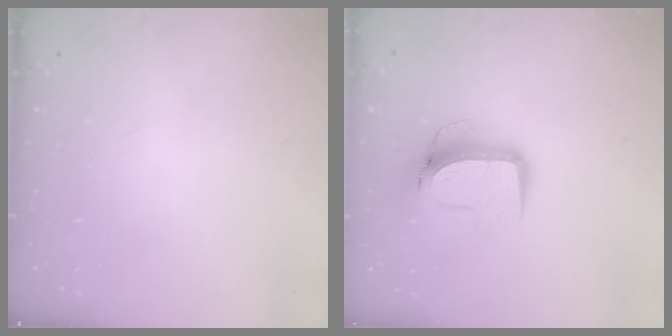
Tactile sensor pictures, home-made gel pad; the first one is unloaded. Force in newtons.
{"total": 10.4, "press": 10.4, "slide": 1.1}